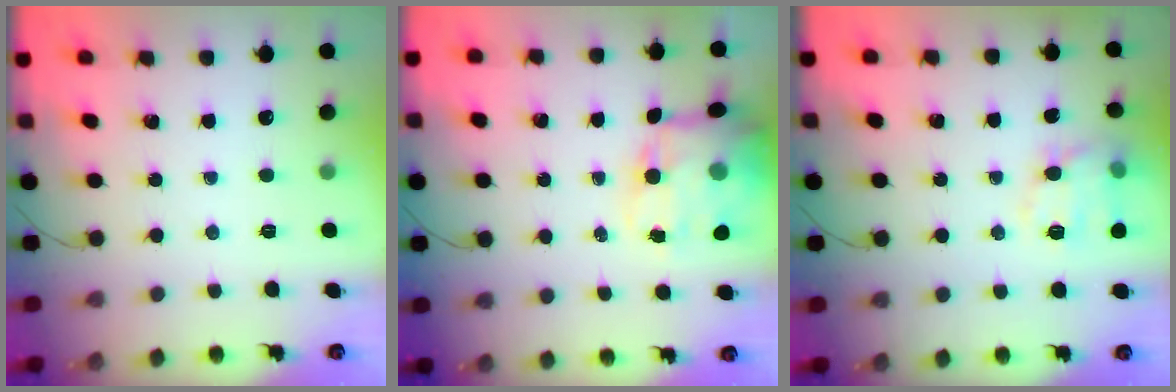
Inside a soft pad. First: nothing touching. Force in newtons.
{"total": 14.3, "press": 13.9, "slide": 3.5}
{"total": 12.4, "press": 12.4, "slide": 0.3}